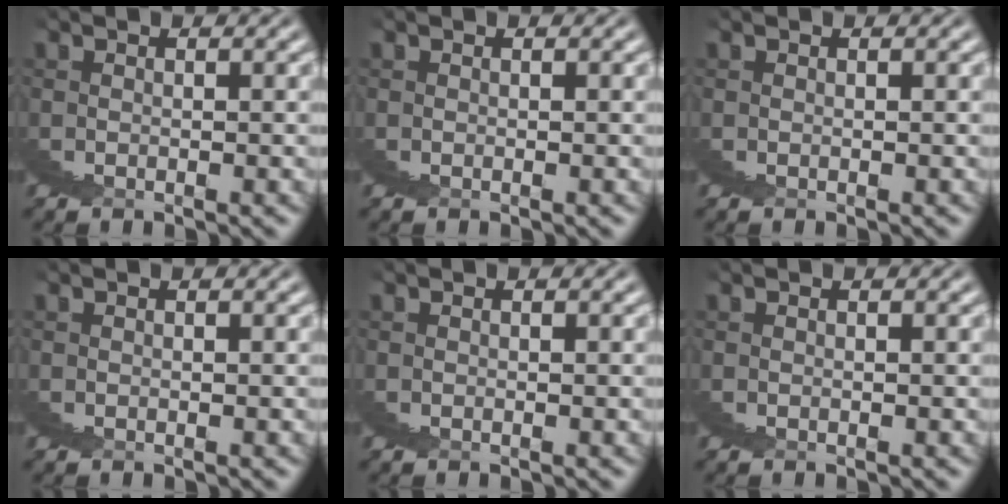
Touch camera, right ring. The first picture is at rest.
{"total": 0.0}
{"total": 0.0}
{"total": 0.0}
{"total": 0.0}
{"total": 0.0}